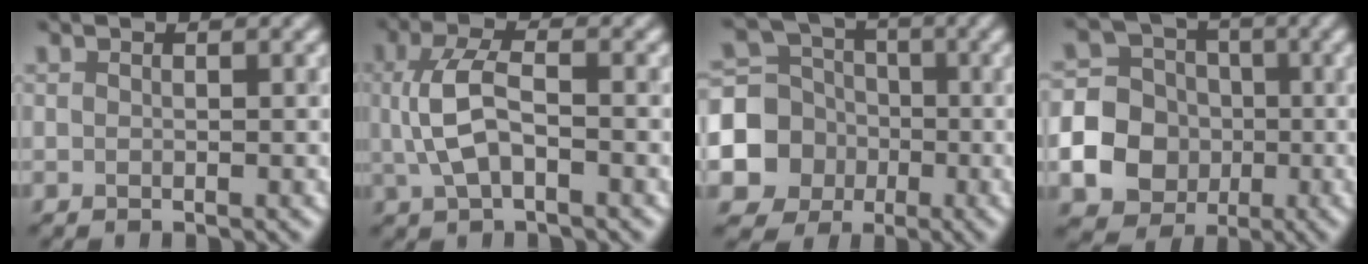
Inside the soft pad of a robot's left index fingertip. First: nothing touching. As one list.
[{"total": 4.3, "force": [-0.1, 2.1, 3.7], "torque": [-0.084, 0.003, -0.002]}, {"total": 6.6, "force": [-2.0, 6.2, 1.5], "torque": [-0.023, -0.008, -0.065]}, {"total": 15.1, "force": [-4.0, 14.3, 3.0], "torque": [-0.106, -0.032, -0.089]}]